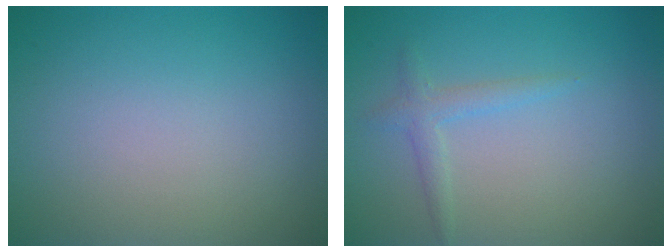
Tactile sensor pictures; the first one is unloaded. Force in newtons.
{"total": 0.9, "press": 0.9, "slide": 0.1}